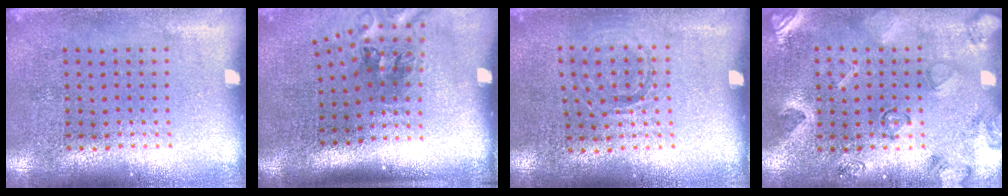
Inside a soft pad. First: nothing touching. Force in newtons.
{"total": 2.0, "press": 1.2, "slide": 1.6}
{"total": 0.8, "press": 0.8, "slide": 0.0}
{"total": 2.3, "press": 1.9, "slide": 1.3}